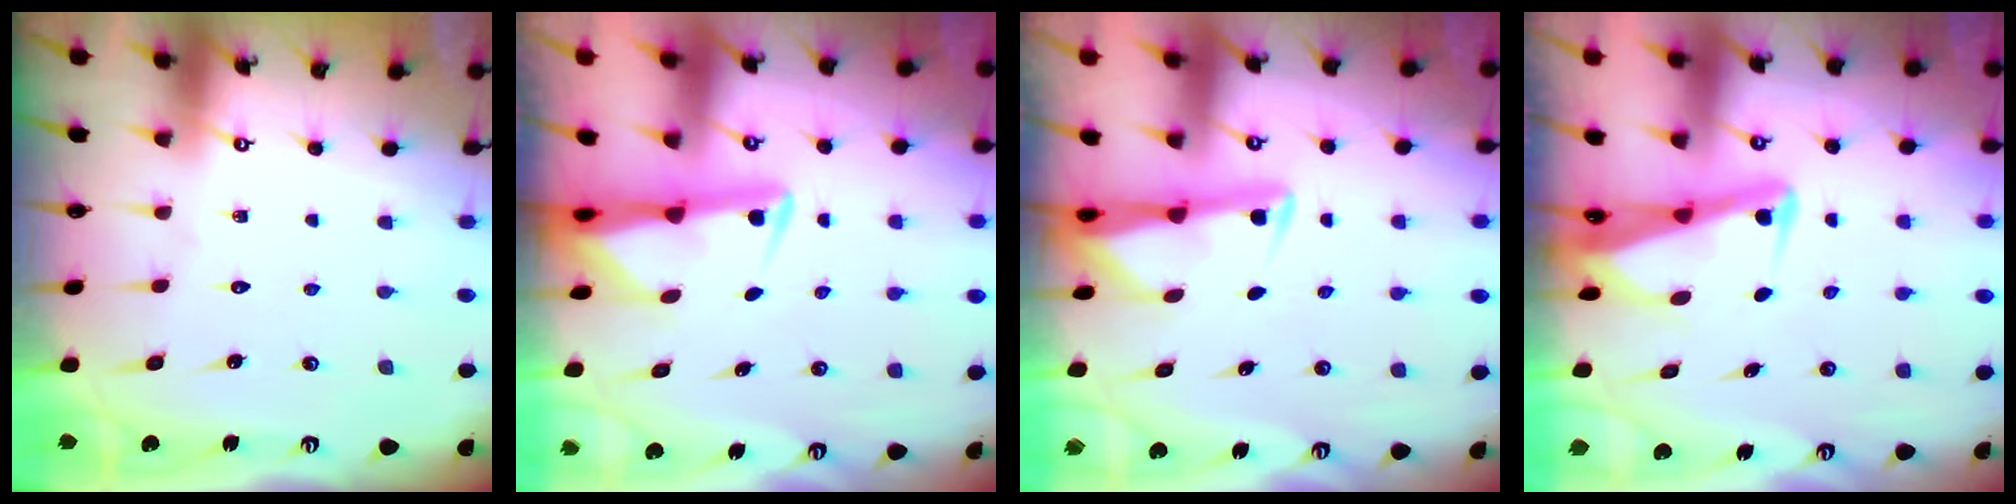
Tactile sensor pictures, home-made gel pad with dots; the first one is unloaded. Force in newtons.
{"total": 3.2, "press": 3.1, "slide": 0.6}
{"total": 3.4, "press": 3.4, "slide": 0.5}
{"total": 4.0, "press": 3.8, "slide": 1.0}